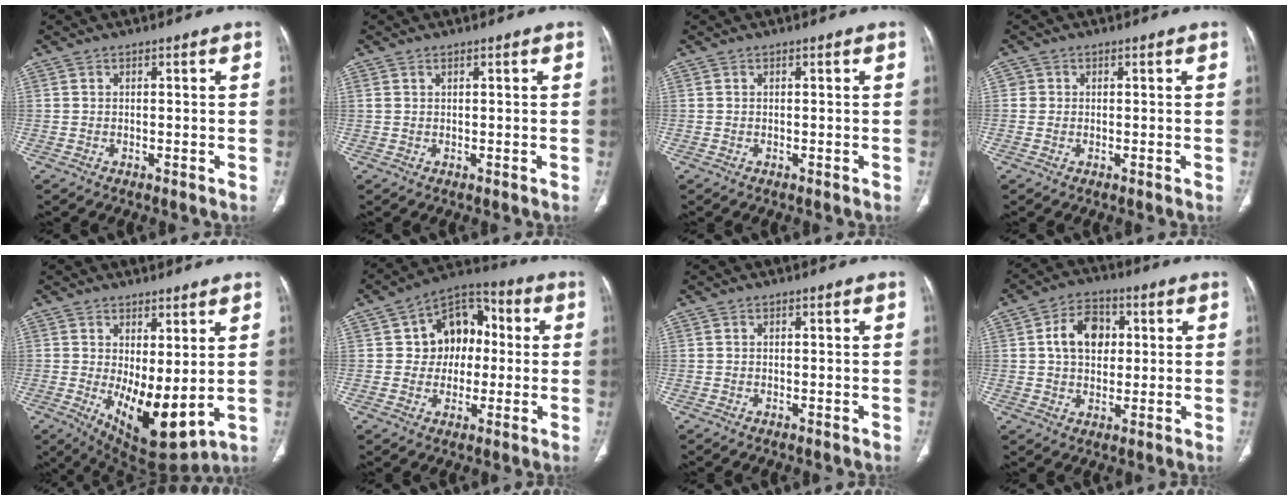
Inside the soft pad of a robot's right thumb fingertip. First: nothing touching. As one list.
[{"total": 0.8, "force": [0.5, 0.4, 0.4], "torque": [-0.009, 0.006, 0.013]}, {"total": 0.0}, {"total": 1.3, "force": [0.1, 1.3, 0.1], "torque": [0.008, 0.004, 0.000]}, {"total": 11.3, "force": [0.1, 4.7, 10.3], "torque": [-0.157, -0.028, 0.023]}, {"total": 12.2, "force": [1.2, 9.5, 7.5], "torque": [-0.053, 0.026, 0.011]}, {"total": 0.0}, {"total": 9.2, "force": [1.8, 6.7, 6.1], "torque": [-0.075, 0.007, 0.027]}]